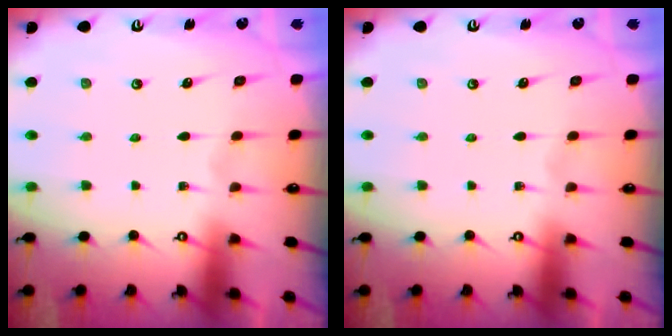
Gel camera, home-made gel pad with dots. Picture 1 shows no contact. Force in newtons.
{"total": 0.0}